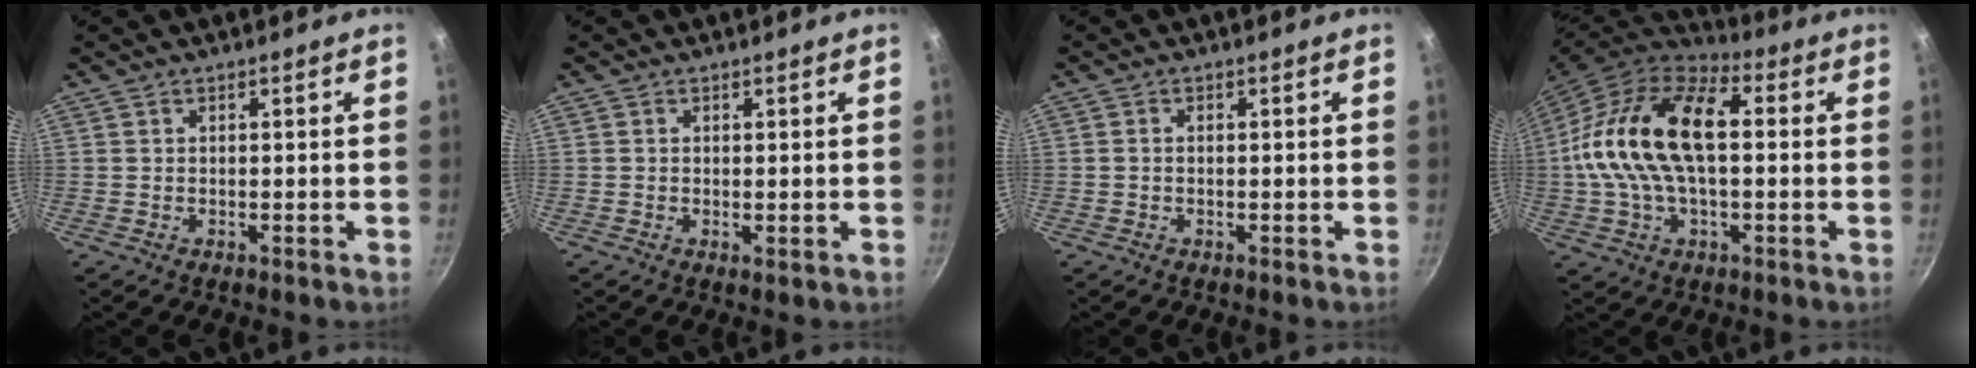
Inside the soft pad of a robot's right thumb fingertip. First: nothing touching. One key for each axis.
{"total": 0.6, "fx": 0.2, "fy": 0.2, "fz": 0.5, "tx": -0.008, "ty": -0.003, "tz": 0.000}
{"total": 0.7, "fx": -0.1, "fy": 0.5, "fz": 0.5, "tx": -0.009, "ty": 0.004, "tz": -0.003}
{"total": 20.5, "fx": 1.7, "fy": 11.4, "fz": 17.0, "tx": -0.311, "ty": 0.030, "tz": 0.013}